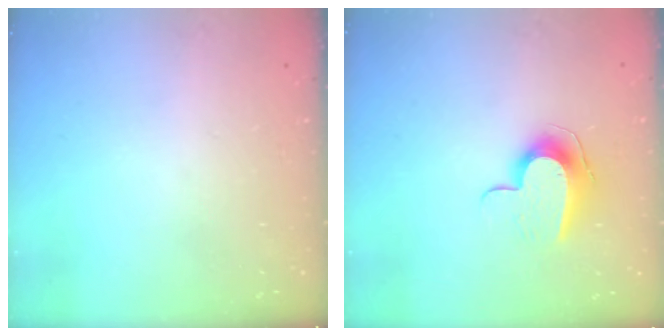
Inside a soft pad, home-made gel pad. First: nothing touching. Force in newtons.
{"total": 9.3, "press": 9.3, "slide": 0.3}